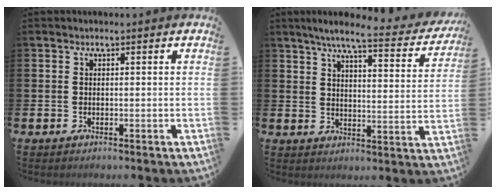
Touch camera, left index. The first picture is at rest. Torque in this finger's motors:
{"motor_torque": [0.98, -1.16, 0.38, 0.04]}